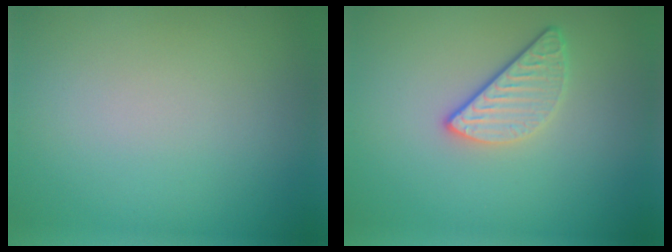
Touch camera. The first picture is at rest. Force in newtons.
{"total": 2.7, "press": 2.3, "slide": 1.3}